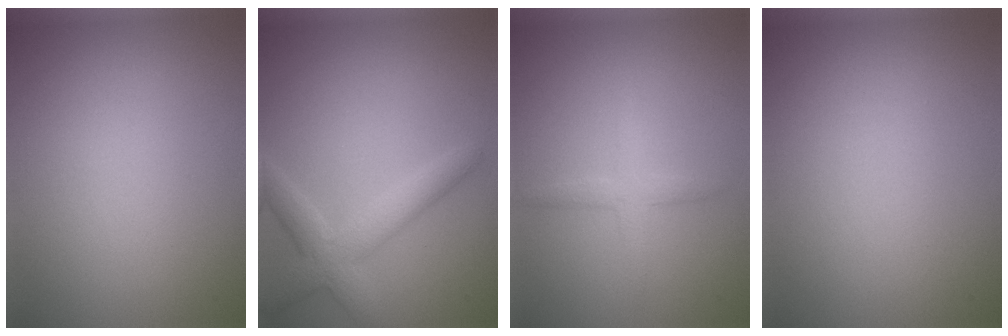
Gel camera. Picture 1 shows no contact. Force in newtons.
{"total": 3.8, "press": 3.8, "slide": 0.3}
{"total": 1.7, "press": 1.7, "slide": 0.1}
{"total": 0.0}